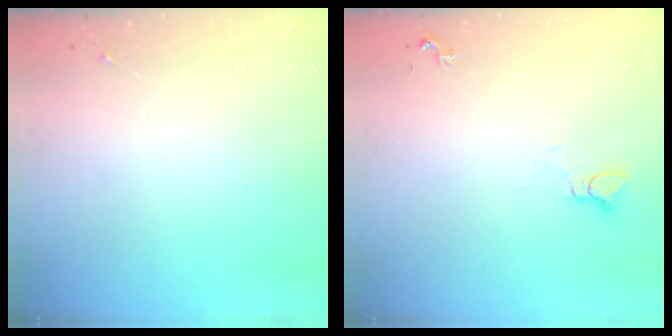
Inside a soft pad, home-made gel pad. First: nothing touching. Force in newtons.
{"total": 2.2, "press": 2.2, "slide": 0.1}